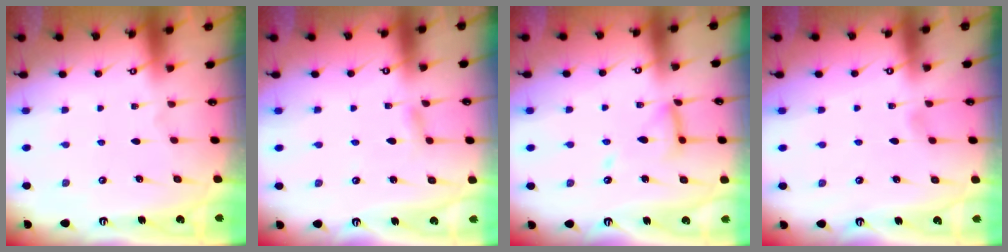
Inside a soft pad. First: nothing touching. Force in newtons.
{"total": 3.8, "press": 3.8, "slide": 0.4}
{"total": 10.9, "press": 10.9, "slide": 0.9}
{"total": 3.1, "press": 3.1, "slide": 0.3}